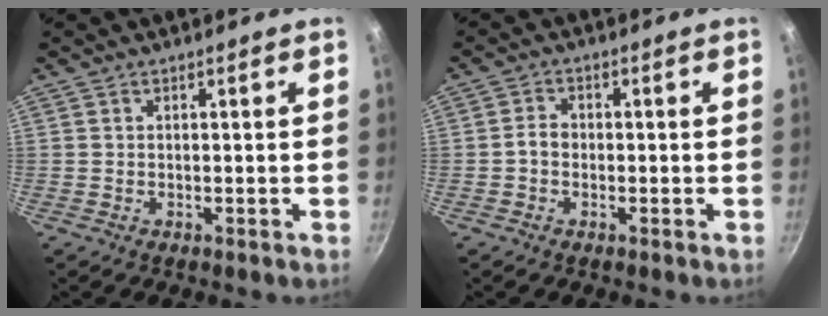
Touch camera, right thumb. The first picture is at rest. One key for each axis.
{"total": 2.4, "fx": -0.6, "fy": 1.8, "fz": 1.4, "tx": -0.020, "ty": 0.014, "tz": -0.015}